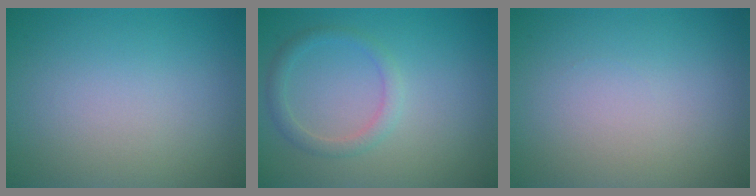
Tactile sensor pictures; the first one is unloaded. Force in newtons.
{"total": 1.8, "press": 1.8, "slide": 0.0}
{"total": 0.0}